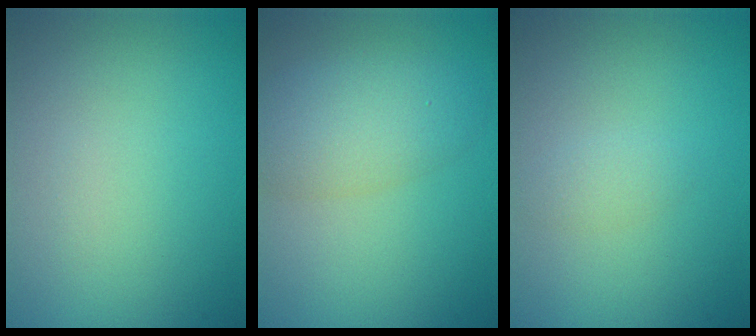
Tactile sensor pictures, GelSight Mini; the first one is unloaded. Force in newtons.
{"total": 4.4, "press": 4.3, "slide": 0.2}
{"total": 1.0, "press": 1.0, "slide": 0.1}